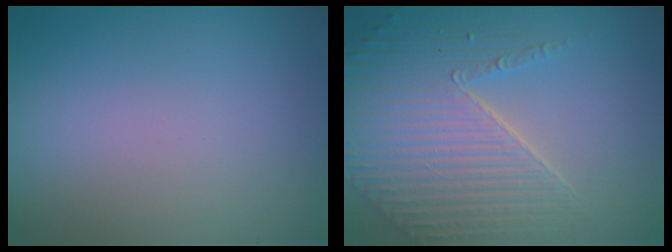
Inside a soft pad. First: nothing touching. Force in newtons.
{"total": 4.5, "press": 4.3, "slide": 1.3}